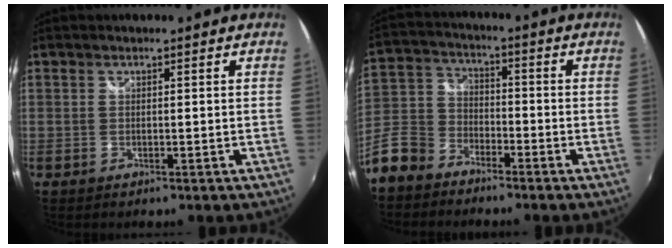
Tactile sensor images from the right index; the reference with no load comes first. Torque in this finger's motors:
{"motor_torque": [-0.11, -0.22, -0.56, -0.21]}